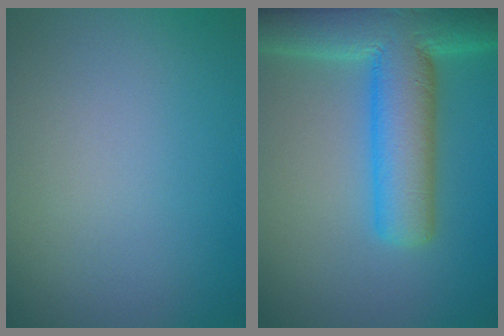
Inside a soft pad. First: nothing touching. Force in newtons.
{"total": 10.7, "press": 10.7, "slide": 0.5}